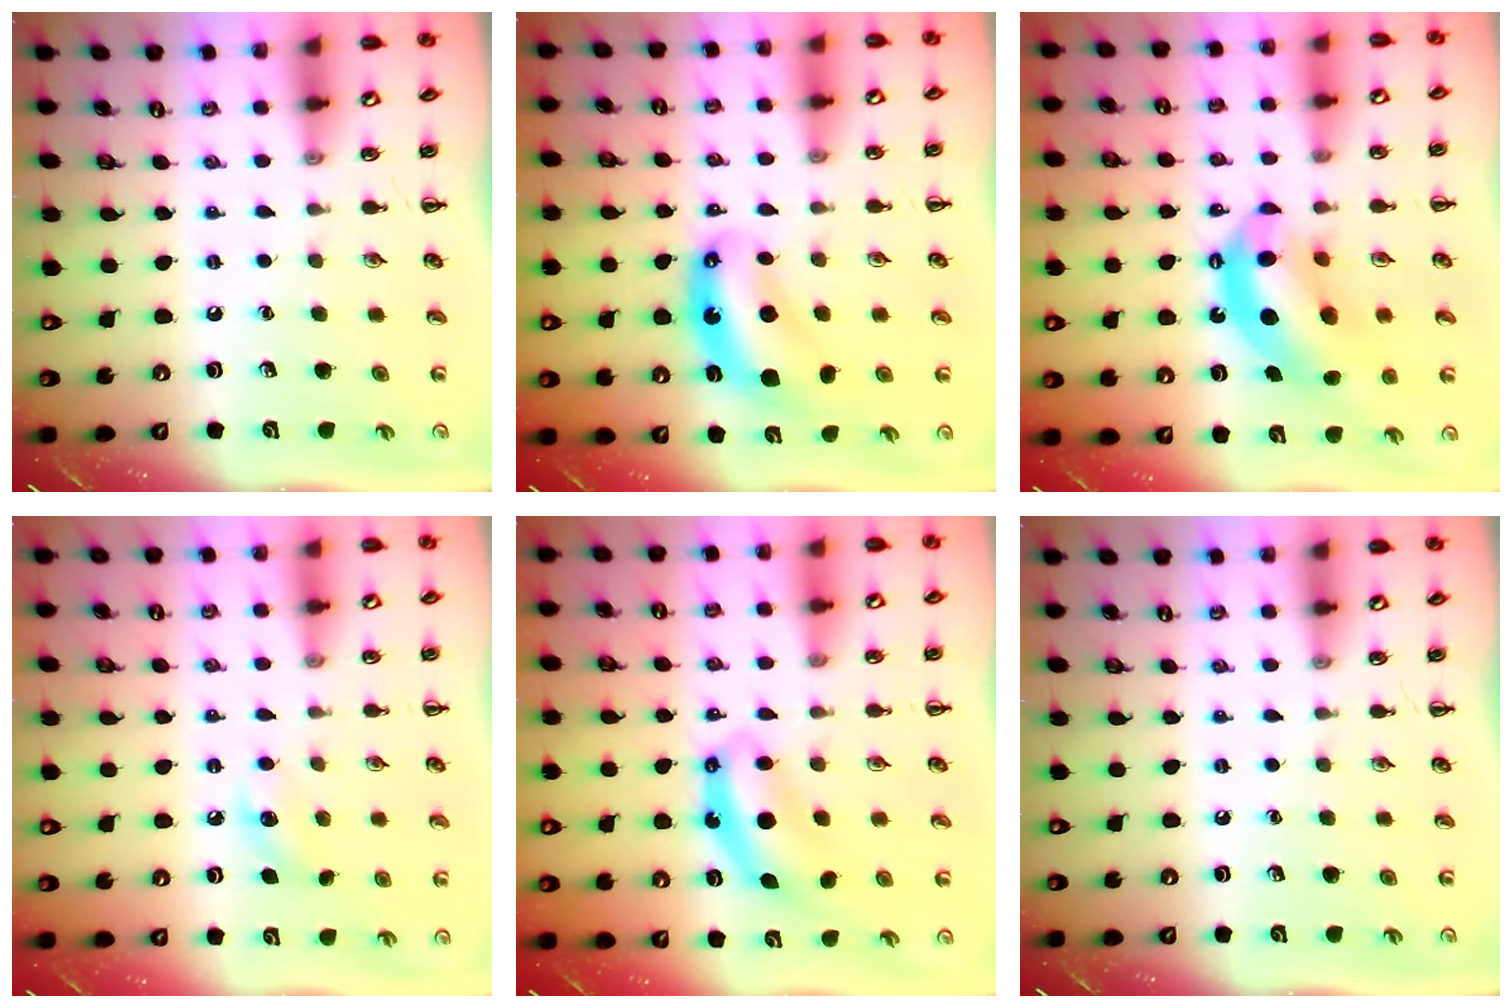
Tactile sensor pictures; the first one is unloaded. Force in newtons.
{"total": 7.3, "press": 7.2, "slide": 1.4}
{"total": 12.5, "press": 12.0, "slide": 3.5}
{"total": 7.7, "press": 7.4, "slide": 1.9}
{"total": 7.1, "press": 7.1, "slide": 0.3}
{"total": 0.0}